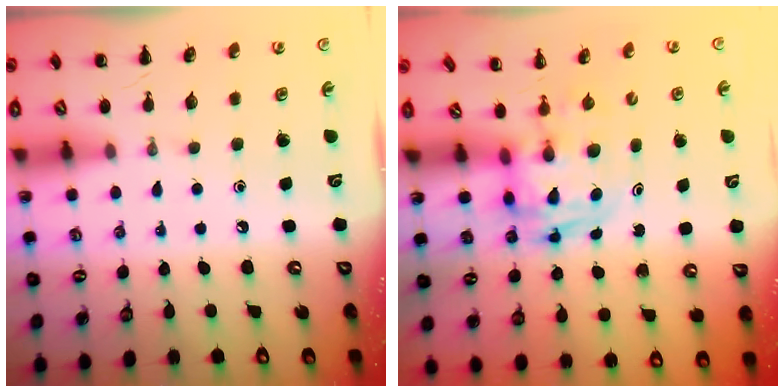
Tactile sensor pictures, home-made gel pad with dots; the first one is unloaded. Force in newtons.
{"total": 2.8, "press": 2.8, "slide": 0.5}